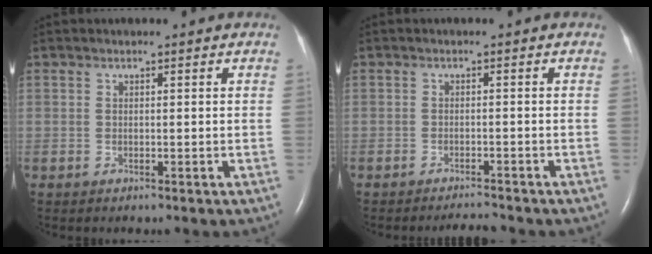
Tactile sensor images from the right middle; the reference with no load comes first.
{"total": 2.2, "force": [-2.1, -0.4, 0.2], "torque": [-0.008, -0.013, -0.032]}